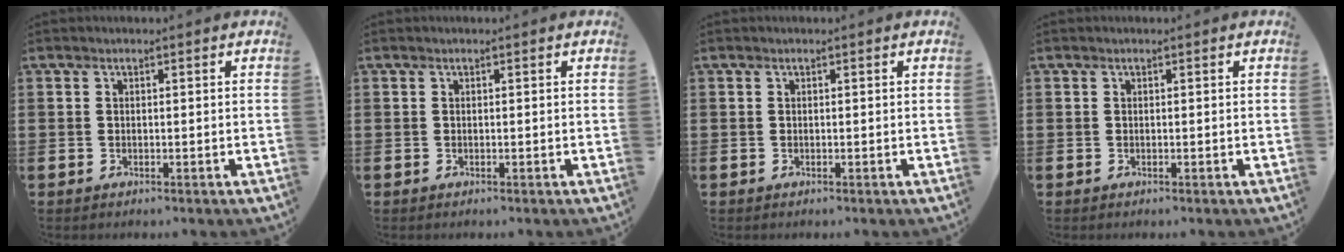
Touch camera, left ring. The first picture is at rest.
{"total": 0.0}
{"total": 0.0}
{"total": 0.0}